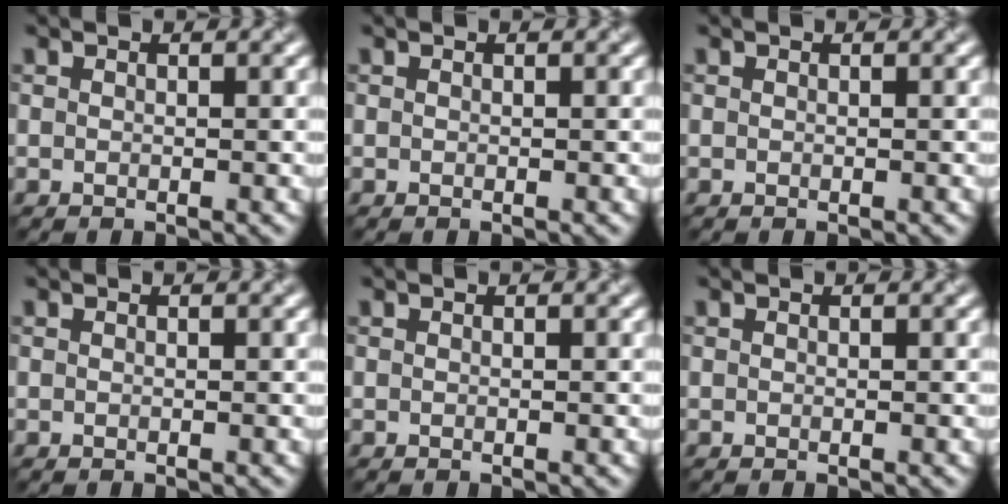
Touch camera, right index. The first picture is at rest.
{"total": 0.0}
{"total": 0.0}
{"total": 0.0}
{"total": 0.0}
{"total": 0.0}